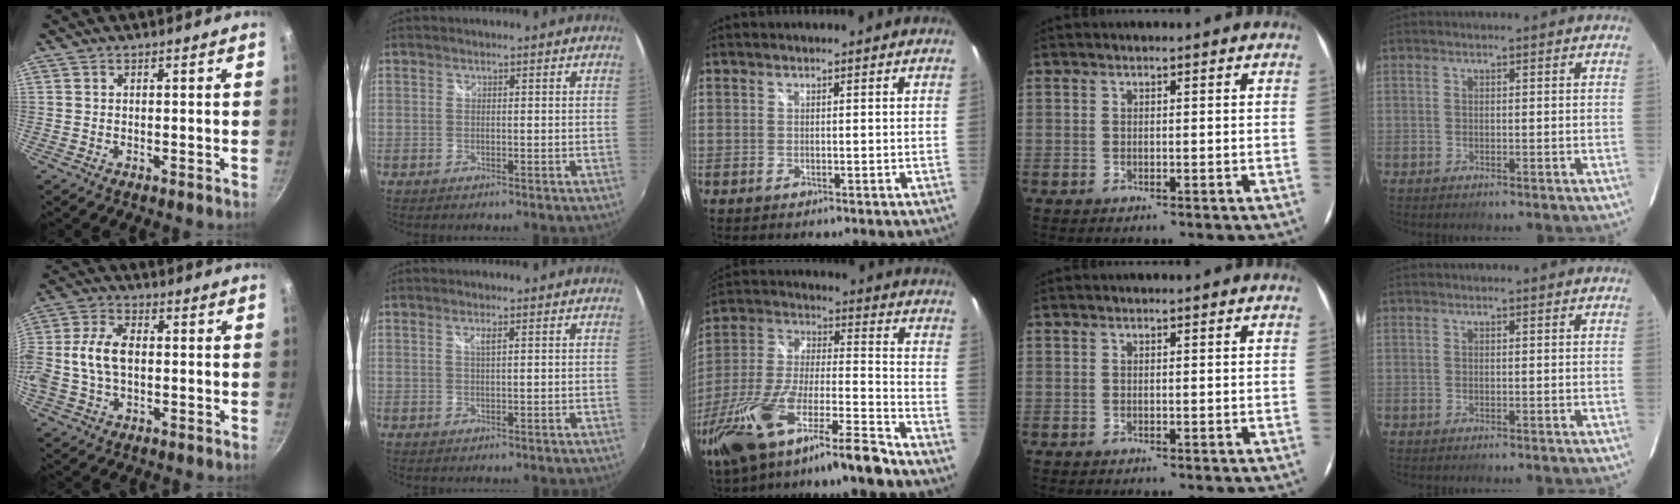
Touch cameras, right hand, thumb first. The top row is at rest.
{"thumb": {"total": 9.6, "force": [-0.4, 6.0, 7.5], "torque": [-0.149, 0.024, -0.018]}, "index": {"total": 1.3, "force": [0.6, 0.0, 1.1], "torque": [-0.020, 0.000, 0.010]}, "middle": {"total": 19.2, "force": [-13.5, 2.7, 13.3], "torque": [-0.272, -0.022, -0.249]}}